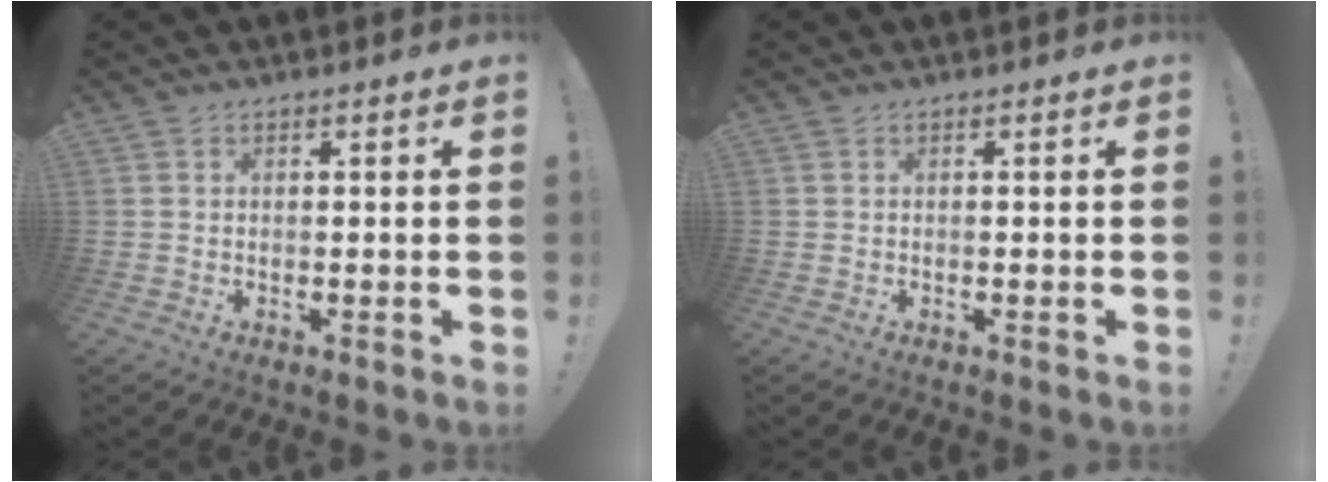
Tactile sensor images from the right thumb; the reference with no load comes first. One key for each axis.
{"total": 0.0}